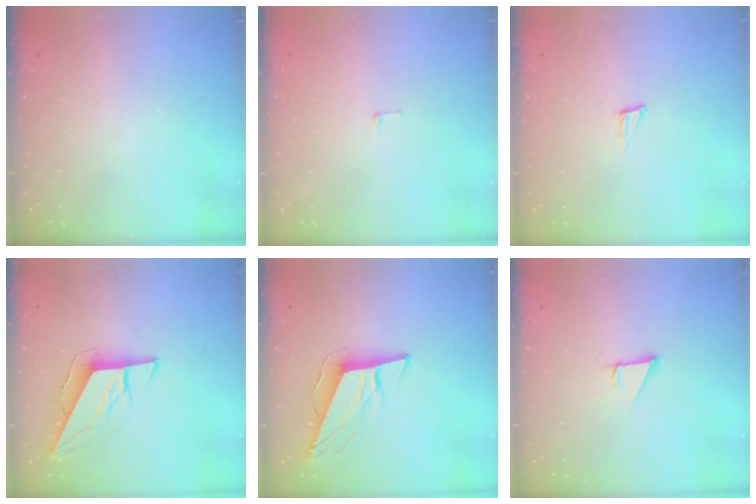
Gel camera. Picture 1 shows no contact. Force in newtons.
{"total": 3.8, "press": 3.8, "slide": 0.3}
{"total": 3.4, "press": 3.4, "slide": 0.3}
{"total": 8.2, "press": 8.2, "slide": 0.3}
{"total": 10.8, "press": 10.3, "slide": 3.1}
{"total": 1.6, "press": 1.6, "slide": 0.2}